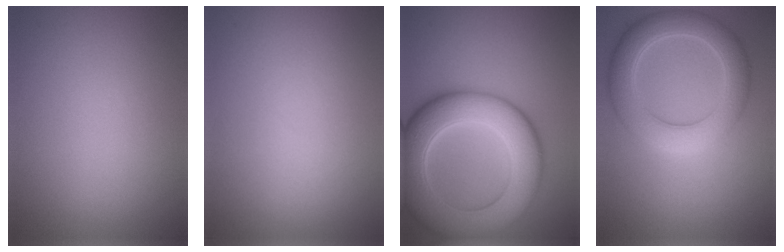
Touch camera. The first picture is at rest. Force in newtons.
{"total": 0.0}
{"total": 11.0, "press": 11.0, "slide": 0.2}
{"total": 6.0, "press": 6.0, "slide": 0.2}